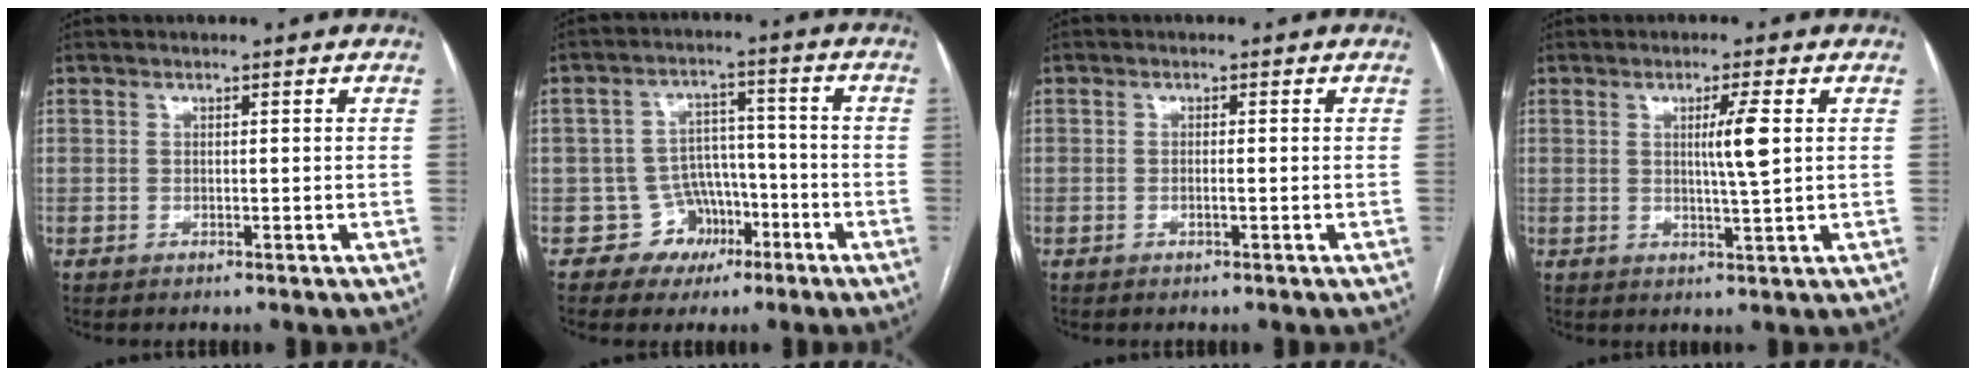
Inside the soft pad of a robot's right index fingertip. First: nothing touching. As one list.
[{"total": 6.6, "force": [-3.2, 5.8, 0.0], "torque": [0.023, 0.023, -0.043]}, {"total": 0.9, "force": [-0.3, 0.0, 0.8], "torque": [-0.017, 0.000, -0.005]}, {"total": 4.5, "force": [0.9, -0.5, 4.4], "torque": [-0.075, -0.005, 0.015]}]